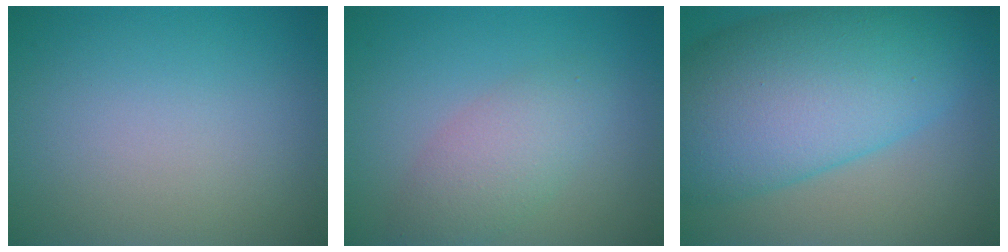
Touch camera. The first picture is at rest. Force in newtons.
{"total": 3.4, "press": 3.4, "slide": 0.0}
{"total": 13.2, "press": 13.2, "slide": 0.4}